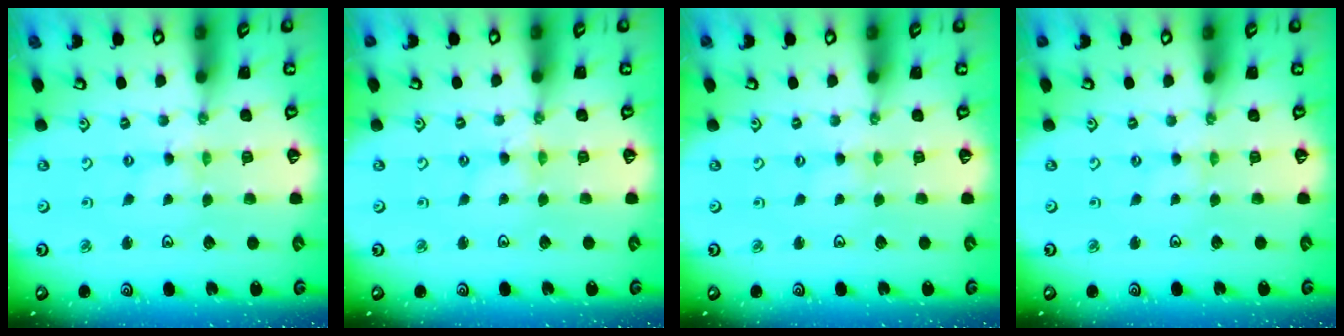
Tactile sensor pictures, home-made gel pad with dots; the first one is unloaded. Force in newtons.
{"total": 1.0, "press": 0.9, "slide": 0.2}
{"total": 0.8, "press": 0.8, "slide": 0.1}
{"total": 0.0}